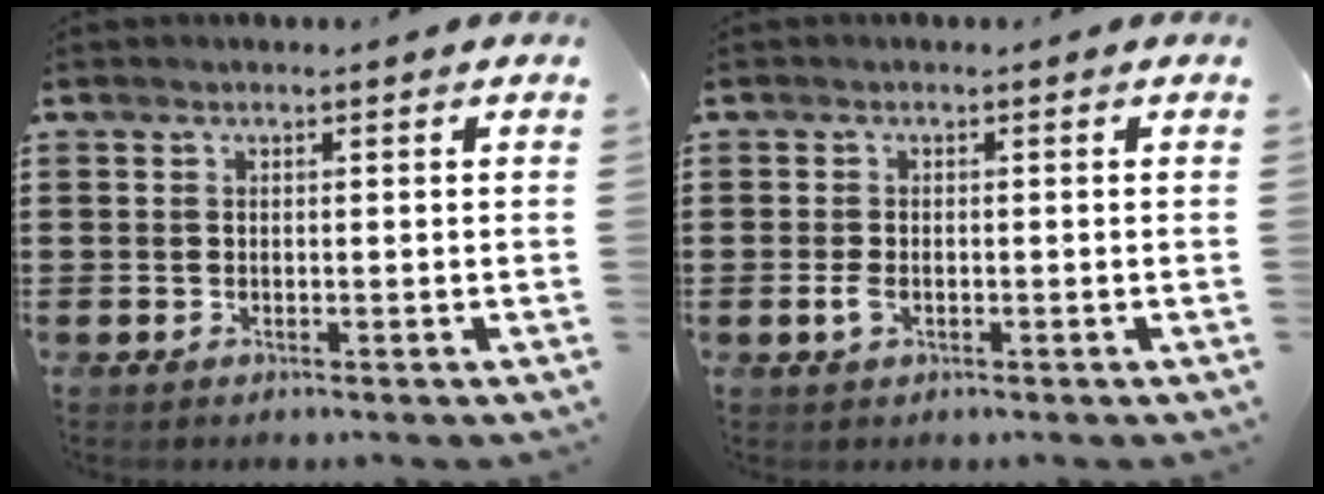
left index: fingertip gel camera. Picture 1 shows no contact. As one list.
[{"total": 2.0, "force": [-0.5, 1.0, 1.6], "torque": [-0.046, -0.007, -0.014]}]